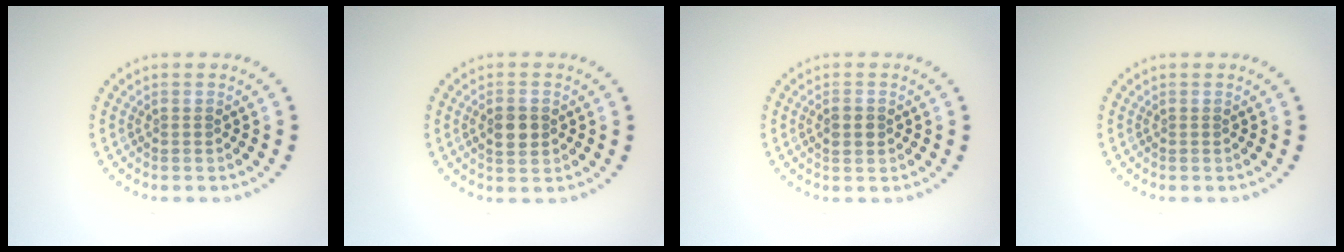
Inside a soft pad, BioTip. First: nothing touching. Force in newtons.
{"total": 2.3, "press": 2.2, "slide": 0.3}
{"total": 1.4, "press": 1.4, "slide": 0.1}
{"total": 0.0}